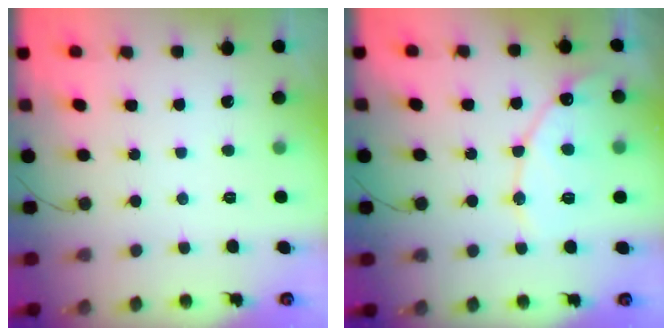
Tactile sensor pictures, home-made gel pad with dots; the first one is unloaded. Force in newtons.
{"total": 11.8, "press": 11.8, "slide": 0.9}